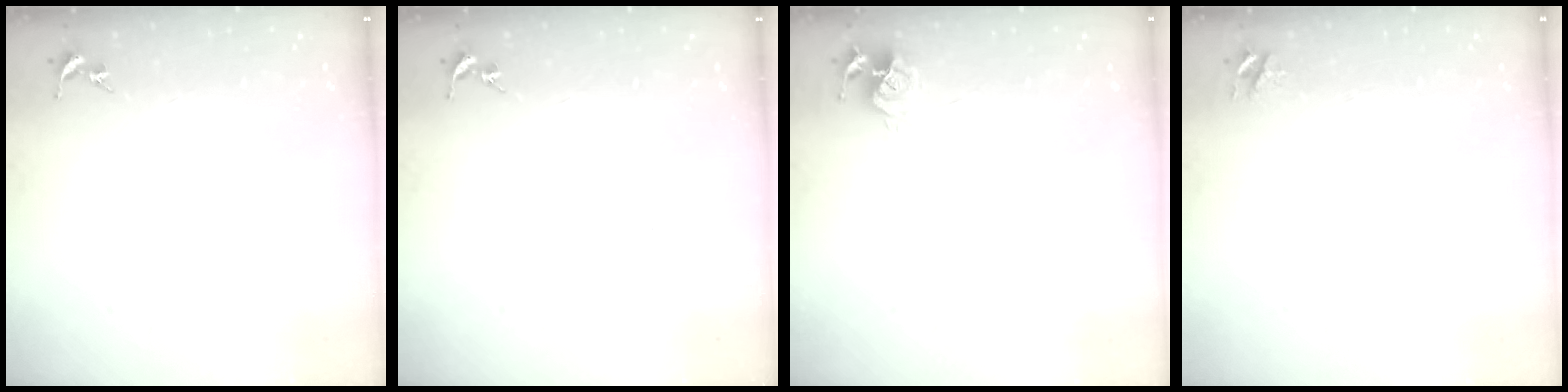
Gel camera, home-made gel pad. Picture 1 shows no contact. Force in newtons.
{"total": 0.0}
{"total": 6.0, "press": 6.0, "slide": 0.6}
{"total": 4.0, "press": 3.9, "slide": 0.4}